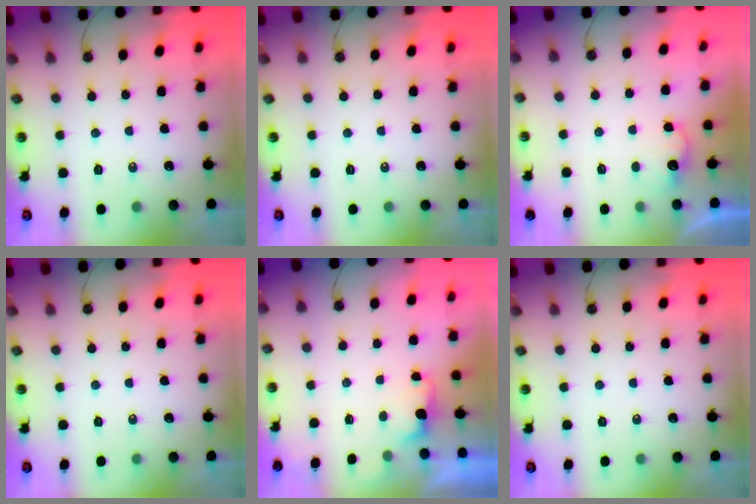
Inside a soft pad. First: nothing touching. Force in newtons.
{"total": 0.0}
{"total": 4.8, "press": 4.7, "slide": 1.0}
{"total": 0.0}
{"total": 1.2, "press": 0.9, "slide": 0.7}
{"total": 0.0}